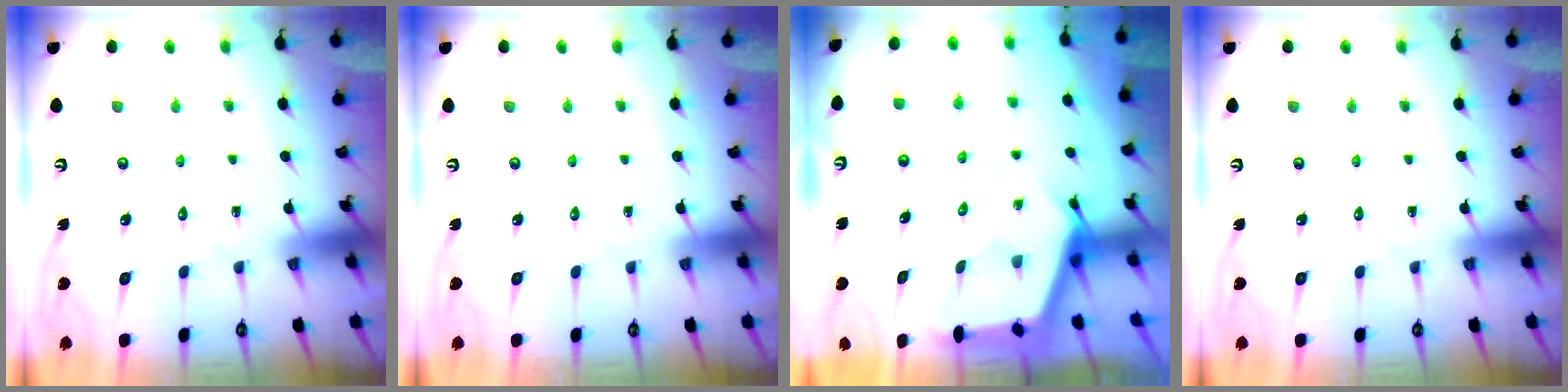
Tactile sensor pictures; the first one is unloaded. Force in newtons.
{"total": 0.0}
{"total": 2.7, "press": 2.7, "slide": 0.3}
{"total": 0.0}